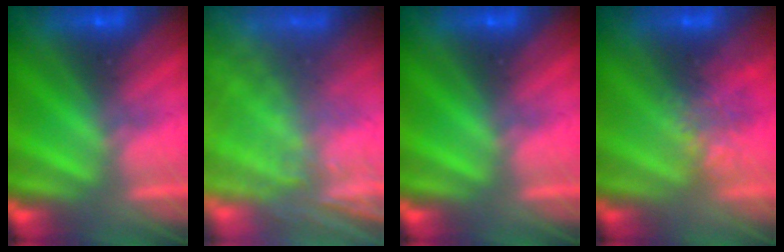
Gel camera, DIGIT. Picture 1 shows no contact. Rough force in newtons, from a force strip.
{"total": 6.1}
{"total": 0.0}
{"total": 2.6}